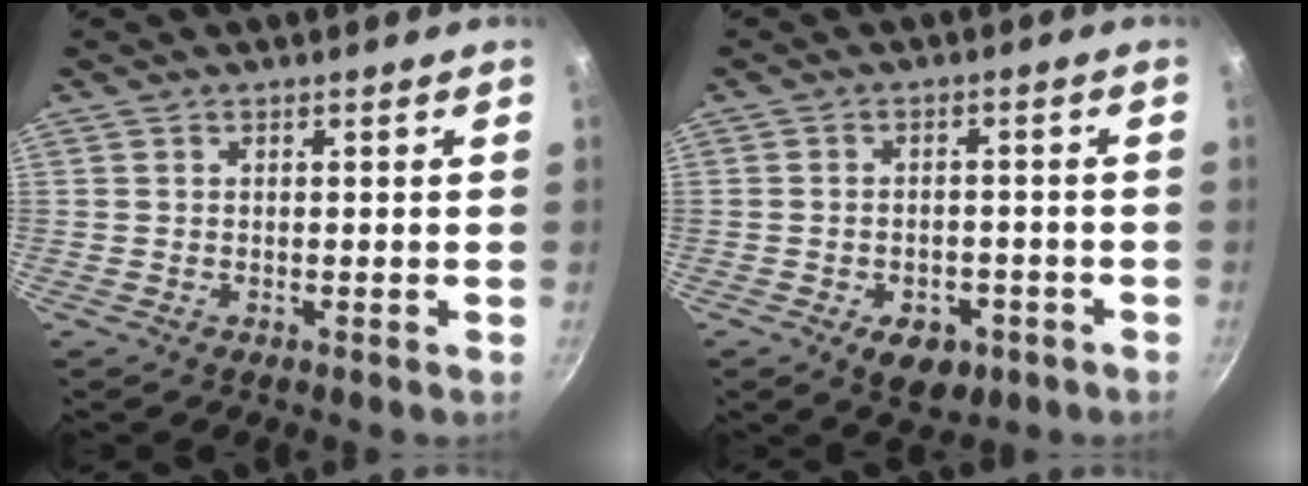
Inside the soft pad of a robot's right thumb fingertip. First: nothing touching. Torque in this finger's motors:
{"motor_torque": [-0.20, 0.26, -0.30, -0.06, 0.07]}